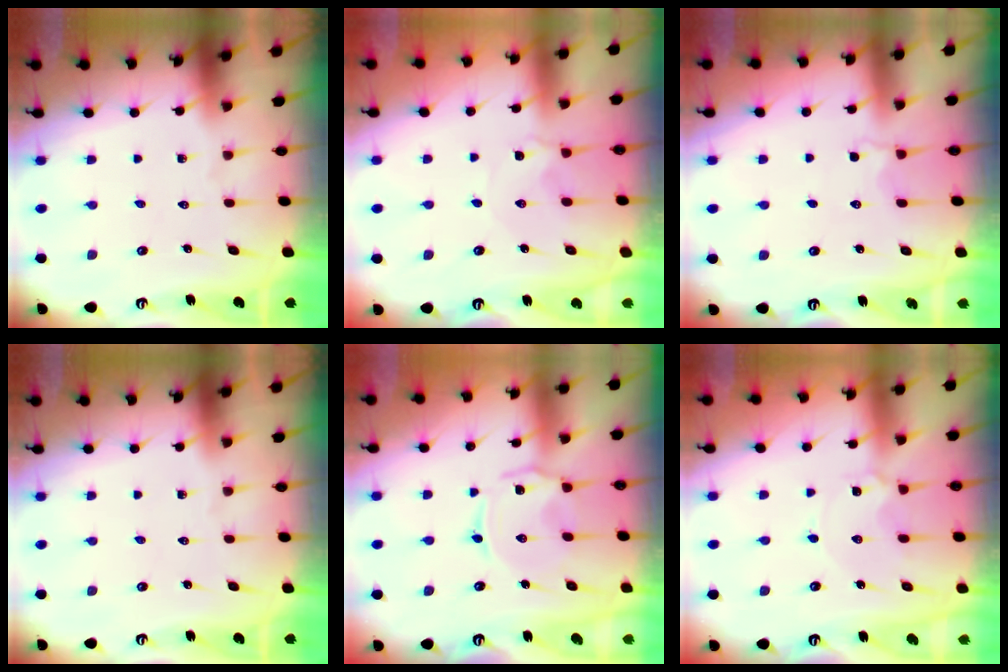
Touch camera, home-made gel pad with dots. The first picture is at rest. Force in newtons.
{"total": 1.4, "press": 1.3, "slide": 0.3}
{"total": 2.3, "press": 2.0, "slide": 1.2}
{"total": 0.0}
{"total": 2.5, "press": 2.4, "slide": 0.5}
{"total": 3.2, "press": 3.2, "slide": 0.5}